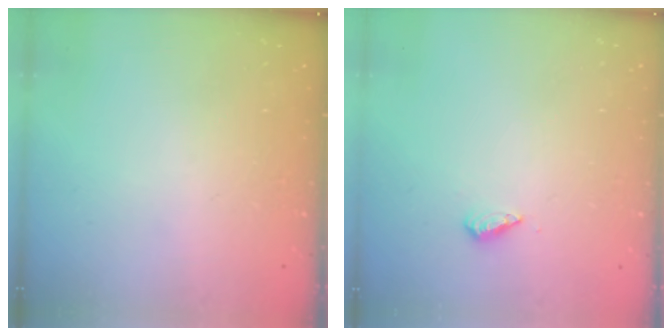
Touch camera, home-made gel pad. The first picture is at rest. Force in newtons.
{"total": 4.2, "press": 4.1, "slide": 1.0}